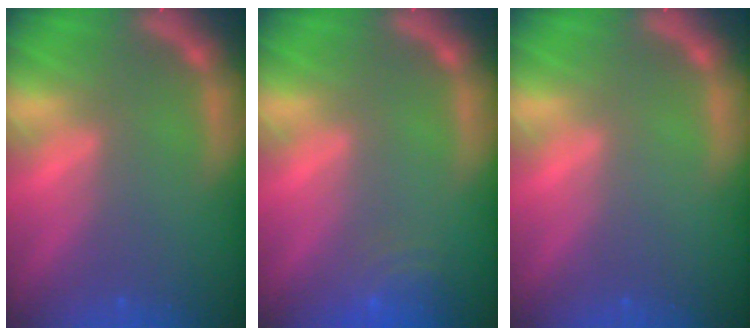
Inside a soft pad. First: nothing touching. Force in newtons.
{"total": 4.0}
{"total": 0.0}